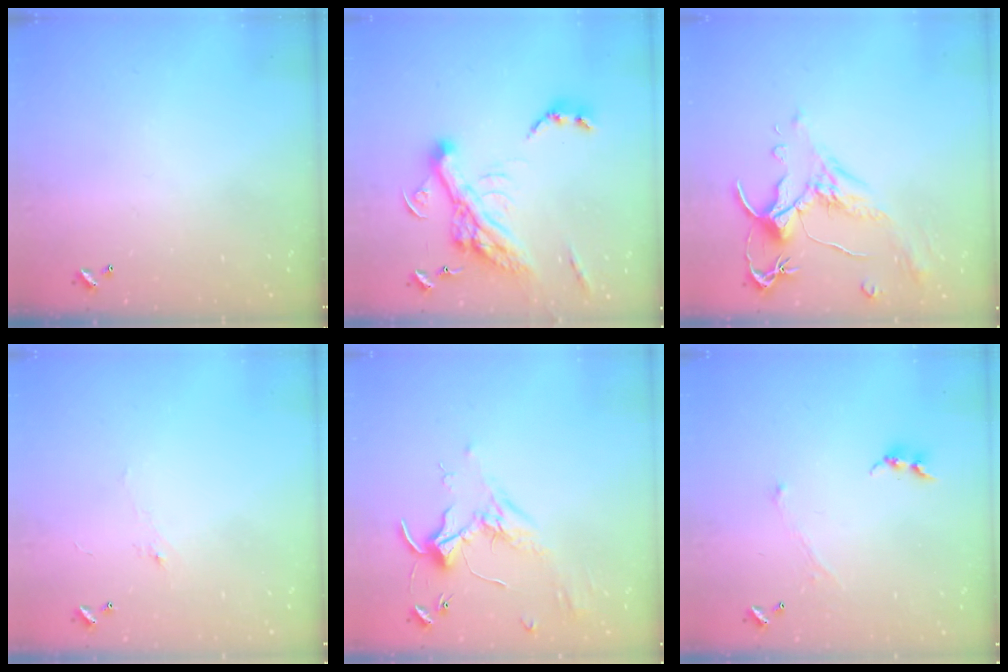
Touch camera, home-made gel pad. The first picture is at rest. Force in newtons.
{"total": 15.5, "press": 15.3, "slide": 2.6}
{"total": 1.5, "press": 1.0, "slide": 1.1}
{"total": 1.2, "press": 0.8, "slide": 0.8}
{"total": 1.6, "press": 1.6, "slide": 0.4}
{"total": 0.8, "press": 0.7, "slide": 0.3}